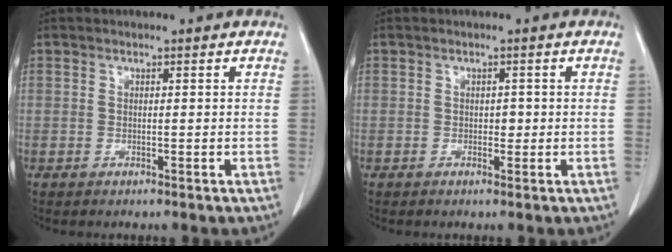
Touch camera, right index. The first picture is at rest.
{"total": 1.0, "force": [0.1, 0.8, 0.7], "torque": [-0.005, 0.004, 0.004]}